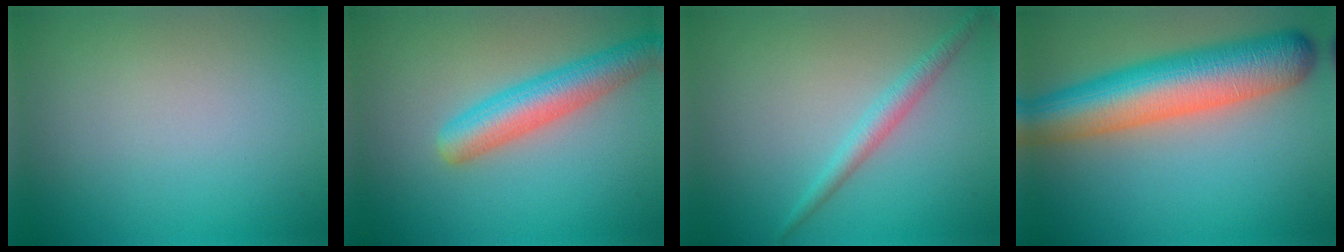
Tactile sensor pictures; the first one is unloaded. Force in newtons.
{"total": 4.7, "press": 4.7, "slide": 0.3}
{"total": 1.9, "press": 1.9, "slide": 0.0}
{"total": 10.2, "press": 10.2, "slide": 0.4}